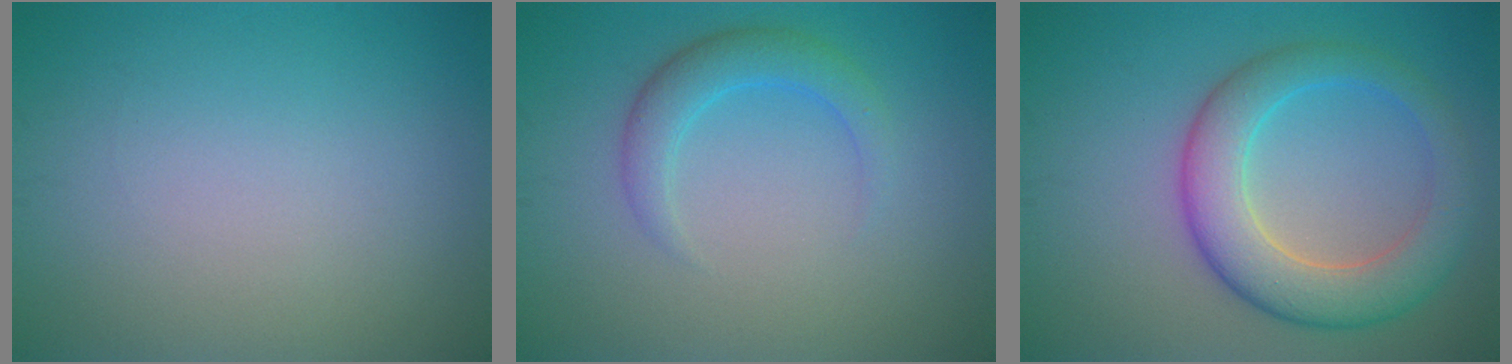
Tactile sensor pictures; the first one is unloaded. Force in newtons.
{"total": 2.8, "press": 2.8, "slide": 0.1}
{"total": 6.5, "press": 6.5, "slide": 0.2}